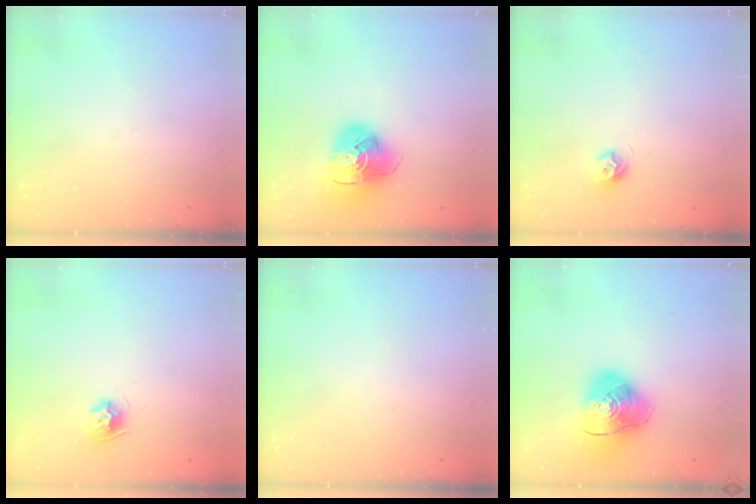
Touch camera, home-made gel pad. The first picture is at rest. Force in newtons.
{"total": 12.2, "press": 12.1, "slide": 1.6}
{"total": 6.7, "press": 6.6, "slide": 0.6}
{"total": 8.1, "press": 8.1, "slide": 0.2}
{"total": 0.0}
{"total": 14.3, "press": 14.2, "slide": 1.9}